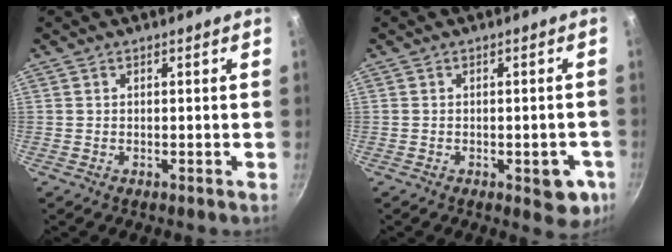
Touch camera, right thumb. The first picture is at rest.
{"total": 6.4, "force": [-2.2, 3.1, 5.2], "torque": [-0.034, 0.008, -0.024]}